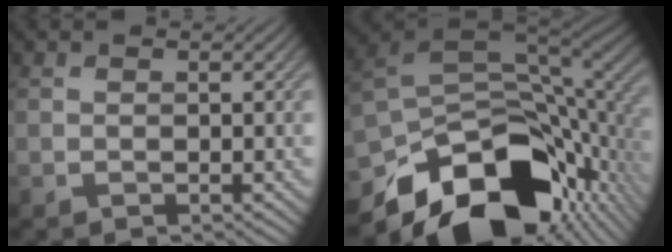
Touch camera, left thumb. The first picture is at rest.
{"total": 16.7, "force": [-9.1, 8.9, 10.9], "torque": [-0.189, -0.036, -0.141]}